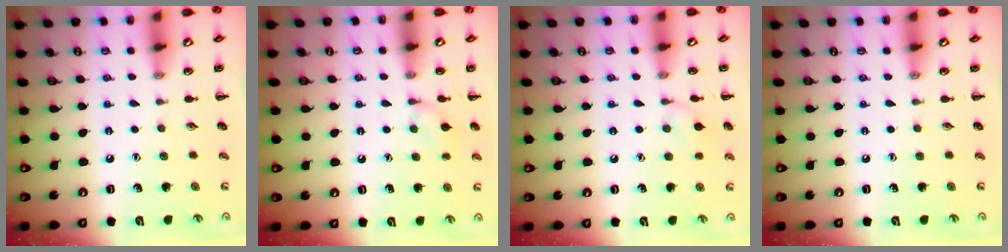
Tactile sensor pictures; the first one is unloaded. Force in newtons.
{"total": 7.4, "press": 7.0, "slide": 2.4}
{"total": 6.7, "press": 6.4, "slide": 2.0}
{"total": 0.0}